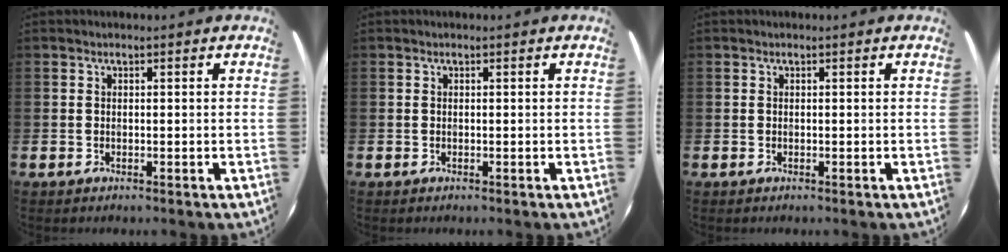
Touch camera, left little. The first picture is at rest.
{"total": 0.0}
{"total": 0.0}